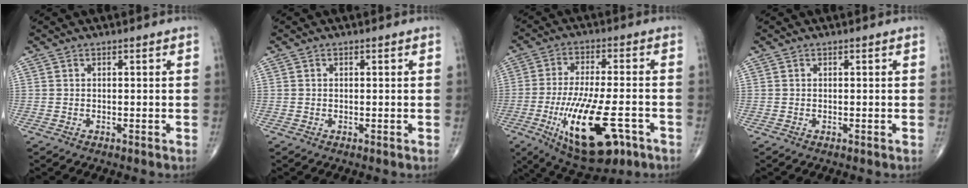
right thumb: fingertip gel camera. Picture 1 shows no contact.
{"total": 0.0}
{"total": 18.4, "force": [-6.9, 6.9, 15.6], "torque": [-0.286, 0.006, -0.100]}
{"total": 0.0}